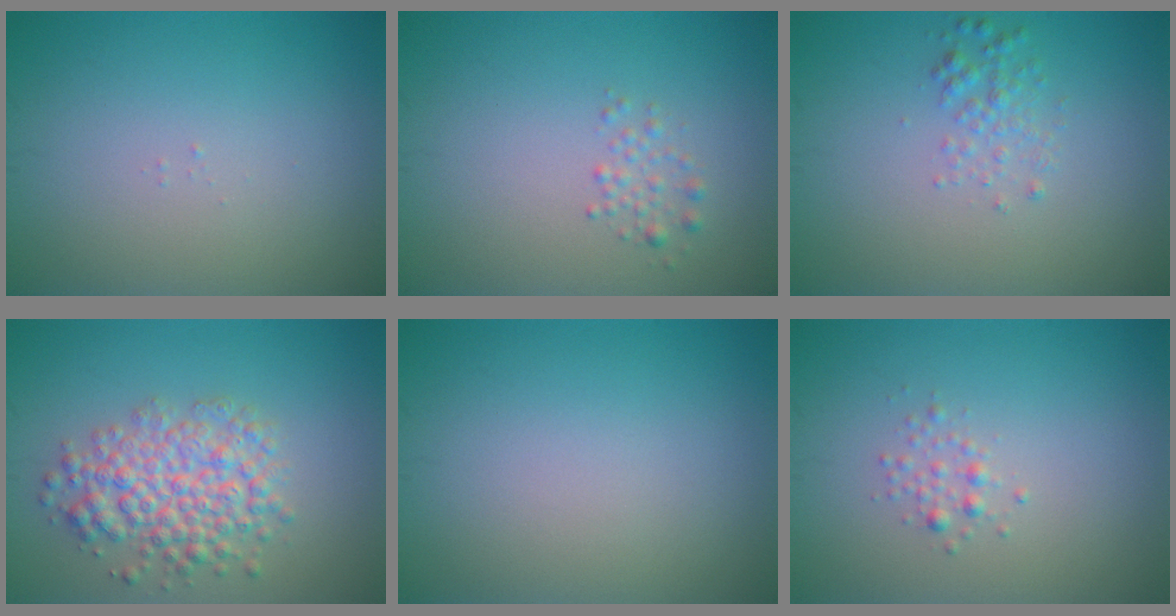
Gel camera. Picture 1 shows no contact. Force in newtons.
{"total": 1.2, "press": 1.1, "slide": 0.1}
{"total": 1.6, "press": 1.6, "slide": 0.0}
{"total": 5.1, "press": 5.1, "slide": 0.2}
{"total": 0.0}
{"total": 1.1, "press": 1.1, "slide": 0.0}